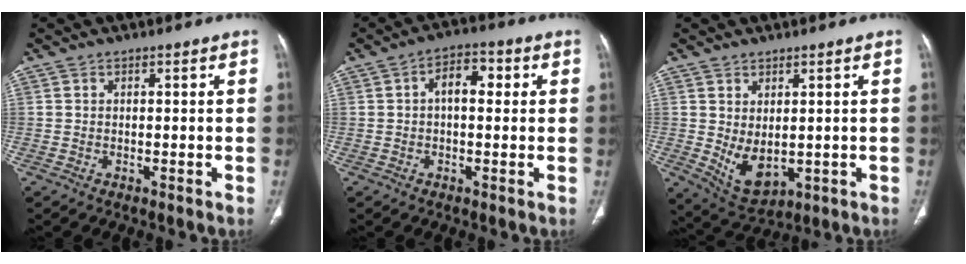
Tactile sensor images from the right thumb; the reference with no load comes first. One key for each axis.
{"total": 5.9, "fx": 0.9, "fy": 3.3, "fz": 4.9, "tx": -0.064, "ty": 0.017, "tz": 0.006}
{"total": 7.1, "fx": -0.1, "fy": 4.2, "fz": 5.7, "tx": -0.087, "ty": -0.010, "tz": 0.025}